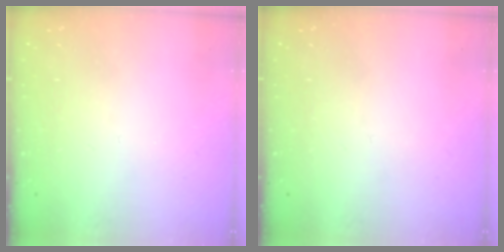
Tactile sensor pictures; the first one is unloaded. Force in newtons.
{"total": 0.0}